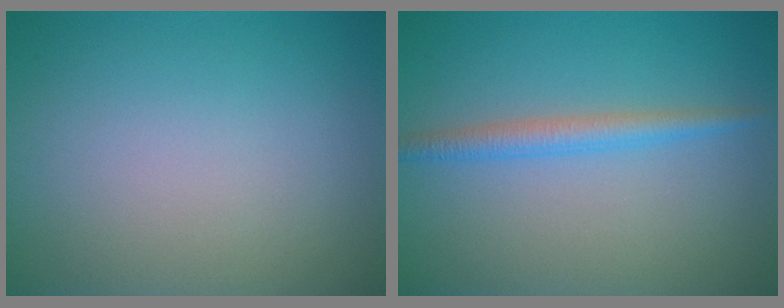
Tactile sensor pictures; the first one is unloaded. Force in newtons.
{"total": 2.2, "press": 2.2, "slide": 0.1}